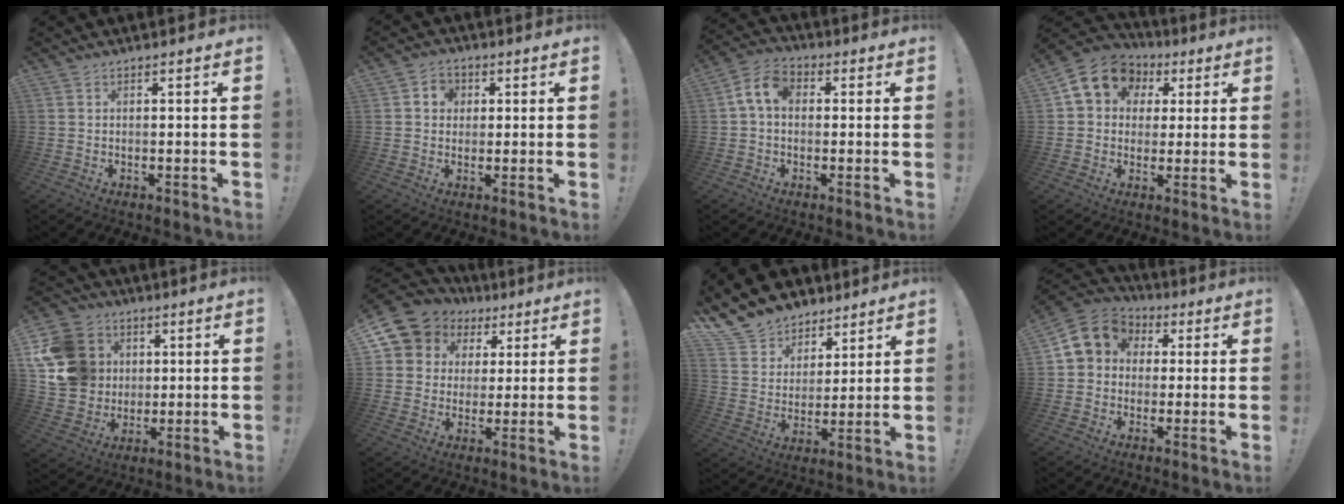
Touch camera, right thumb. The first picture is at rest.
{"total": 4.9, "force": [1.0, 4.5, 1.8], "torque": [-0.029, 0.005, 0.019]}
{"total": 8.6, "force": [1.2, 5.8, 6.2], "torque": [-0.122, 0.009, 0.027]}
{"total": 12.2, "force": [4.6, 9.9, 5.4], "torque": [-0.074, -0.016, 0.090]}
{"total": 18.2, "force": [4.2, 16.0, 7.7], "torque": [-0.135, -0.005, 0.104]}
{"total": 9.2, "force": [4.3, 7.9, 1.8], "torque": [-0.025, -0.035, 0.089]}
{"total": 13.1, "force": [10.0, 8.1, 2.3], "torque": [-0.057, -0.077, 0.193]}
{"total": 10.5, "force": [2.8, 9.0, 4.5], "torque": [-0.059, -0.003, 0.059]}